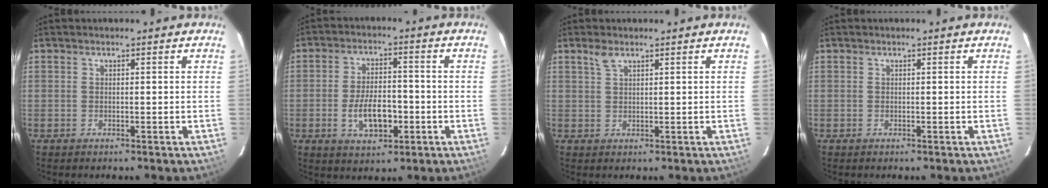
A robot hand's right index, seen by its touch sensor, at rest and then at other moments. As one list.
[{"total": 8.4, "force": [-2.6, 4.2, 6.8], "torque": [-0.133, 0.004, -0.036]}, {"total": 1.9, "force": [1.4, 0.7, 1.1], "torque": [-0.023, 0.005, 0.028]}, {"total": 0.0}]